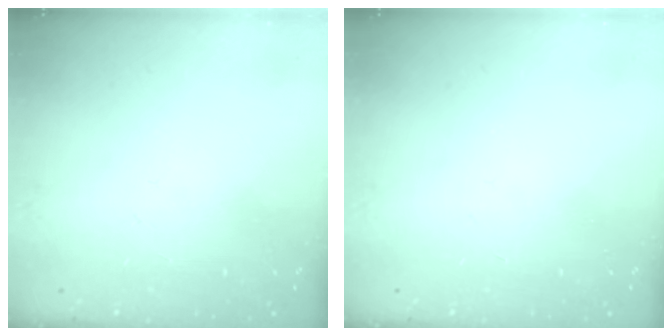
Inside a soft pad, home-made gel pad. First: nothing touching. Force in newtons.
{"total": 0.0}